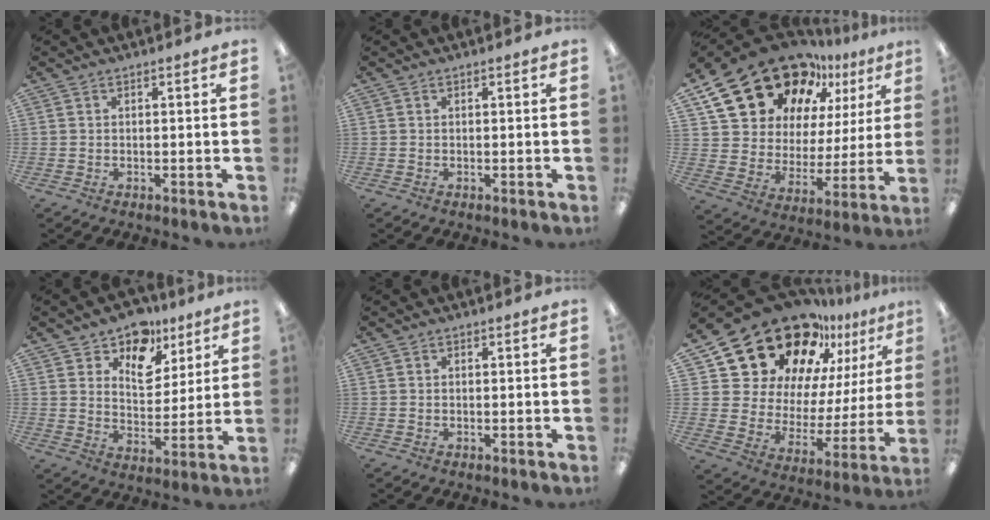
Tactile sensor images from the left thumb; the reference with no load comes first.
{"total": 0.0}
{"total": 23.1, "force": [16.7, 12.0, 10.5], "torque": [-0.195, -0.105, 0.307]}
{"total": 11.9, "force": [8.4, 7.4, 4.1], "torque": [-0.071, -0.051, 0.157]}
{"total": 0.0}
{"total": 23.9, "force": [19.4, 11.3, 8.2], "torque": [-0.148, -0.146, 0.358]}